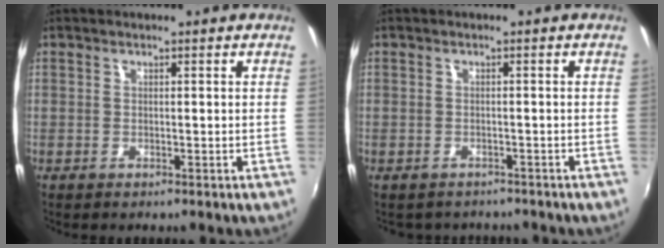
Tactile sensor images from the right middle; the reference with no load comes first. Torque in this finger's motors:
{"motor_torque": [0.01, -0.05, 0.00, 0.00]}